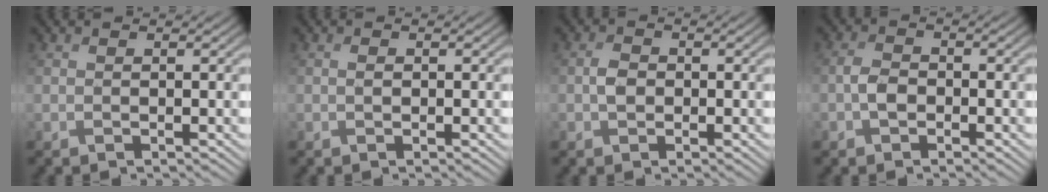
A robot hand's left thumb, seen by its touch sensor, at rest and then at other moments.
{"total": 0.5, "force": [0.0, 0.3, 0.4], "torque": [-0.010, 0.000, 0.000]}
{"total": 2.0, "force": [-0.4, 1.5, 1.2], "torque": [-0.027, 0.001, -0.013]}
{"total": 2.4, "force": [-1.0, 1.6, 1.5], "torque": [-0.032, 0.005, -0.026]}